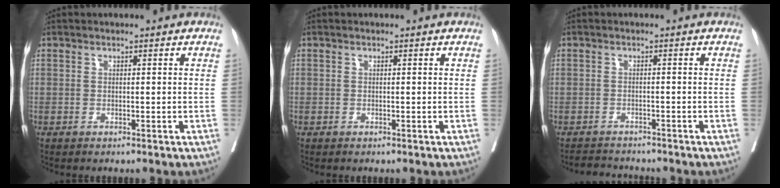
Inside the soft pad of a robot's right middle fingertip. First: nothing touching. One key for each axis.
{"total": 0.7, "fx": -0.1, "fy": 0.7, "fz": -0.1, "tx": 0.004, "ty": 0.006, "tz": -0.007}
{"total": 3.4, "fx": -3.2, "fy": 0.9, "fz": -0.1, "tx": 0.003, "ty": -0.009, "tz": -0.053}